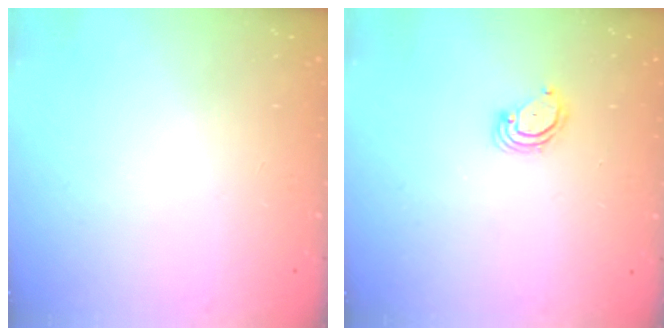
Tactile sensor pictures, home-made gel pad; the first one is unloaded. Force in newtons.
{"total": 3.5, "press": 3.5, "slide": 0.3}